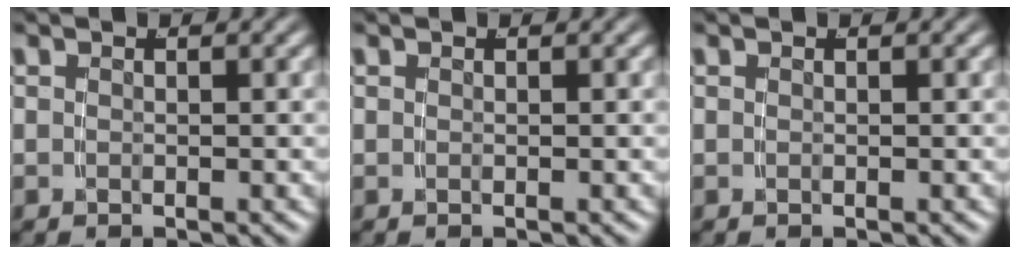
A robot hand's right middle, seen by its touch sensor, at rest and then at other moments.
{"total": 0.0}
{"total": 0.0}